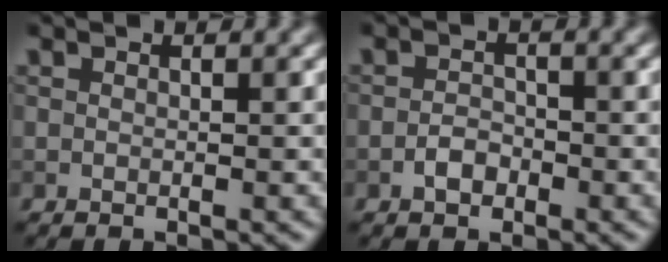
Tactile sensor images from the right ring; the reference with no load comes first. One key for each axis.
{"total": 1.7, "fx": -0.9, "fy": 1.1, "fz": 0.9, "tx": -0.015, "ty": 0.004, "tz": -0.019}